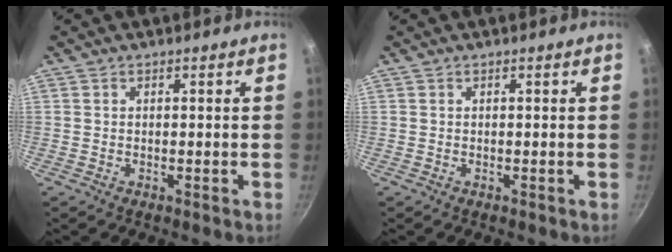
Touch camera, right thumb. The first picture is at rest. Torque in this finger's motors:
{"motor_torque": [0.00, 0.00, 0.02, 0.02, 0.00]}